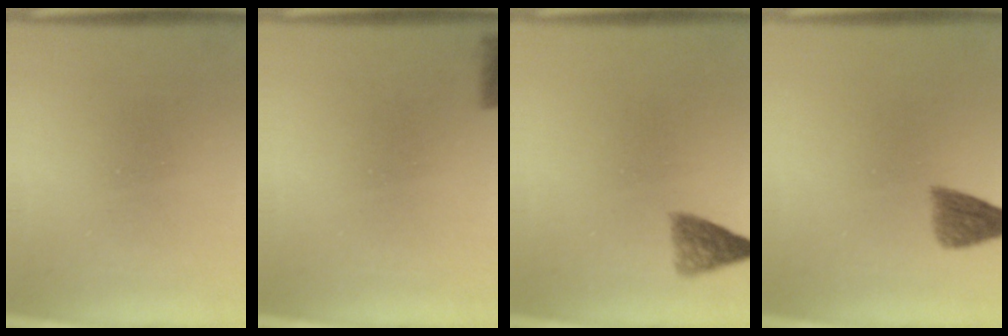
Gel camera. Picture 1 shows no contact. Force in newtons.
{"total": 4.0}
{"total": 2.9}
{"total": 4.3}